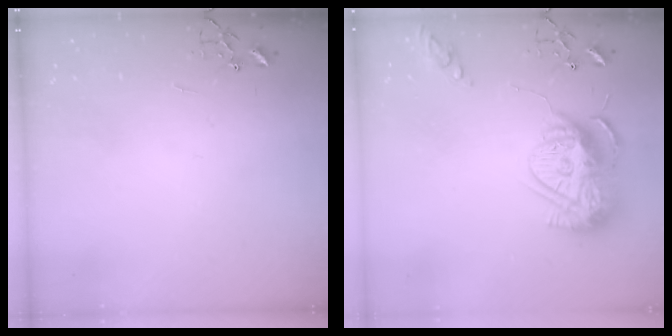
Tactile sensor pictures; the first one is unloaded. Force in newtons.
{"total": 16.0, "press": 16.0, "slide": 1.5}